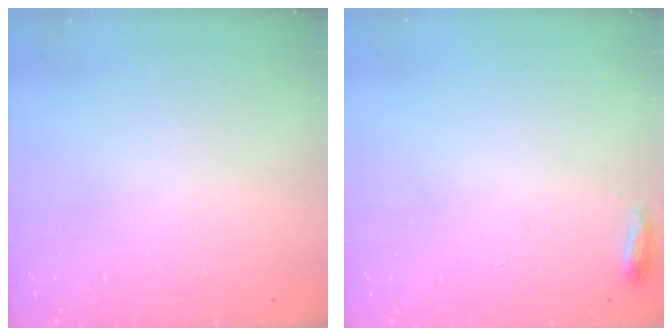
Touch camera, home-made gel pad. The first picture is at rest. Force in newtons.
{"total": 3.7, "press": 3.6, "slide": 1.2}